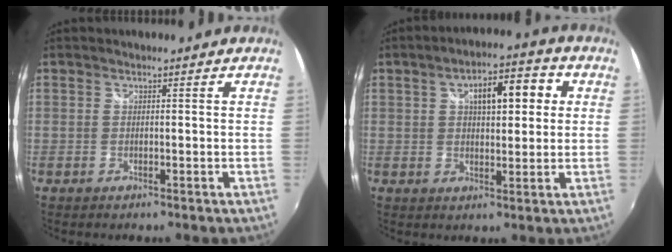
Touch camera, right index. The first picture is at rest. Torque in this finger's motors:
{"motor_torque": [0.22, 0.09, 0.31, 0.11]}